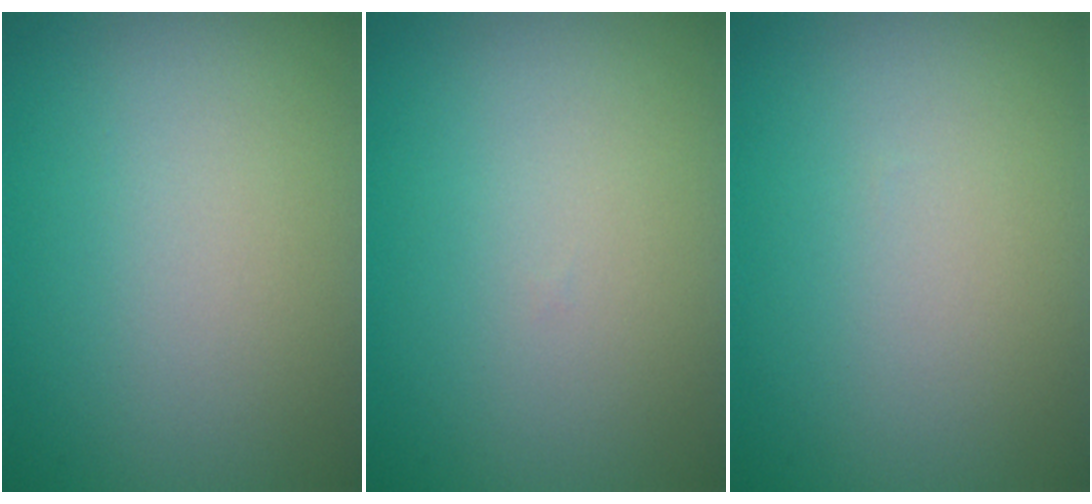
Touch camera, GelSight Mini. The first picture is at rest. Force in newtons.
{"total": 0.0}
{"total": 0.0}